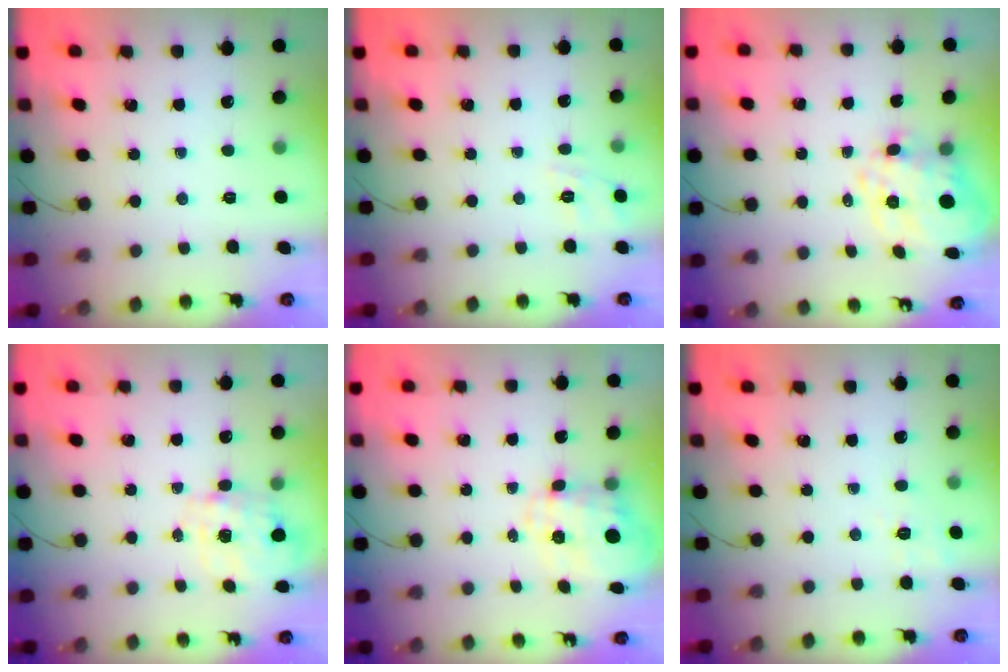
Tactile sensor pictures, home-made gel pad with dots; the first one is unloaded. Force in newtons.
{"total": 9.6, "press": 9.5, "slide": 1.5}
{"total": 4.0, "press": 3.1, "slide": 2.5}
{"total": 3.9, "press": 3.8, "slide": 0.9}
{"total": 3.3, "press": 3.1, "slide": 1.3}
{"total": 1.7, "press": 0.1, "slide": 1.7}